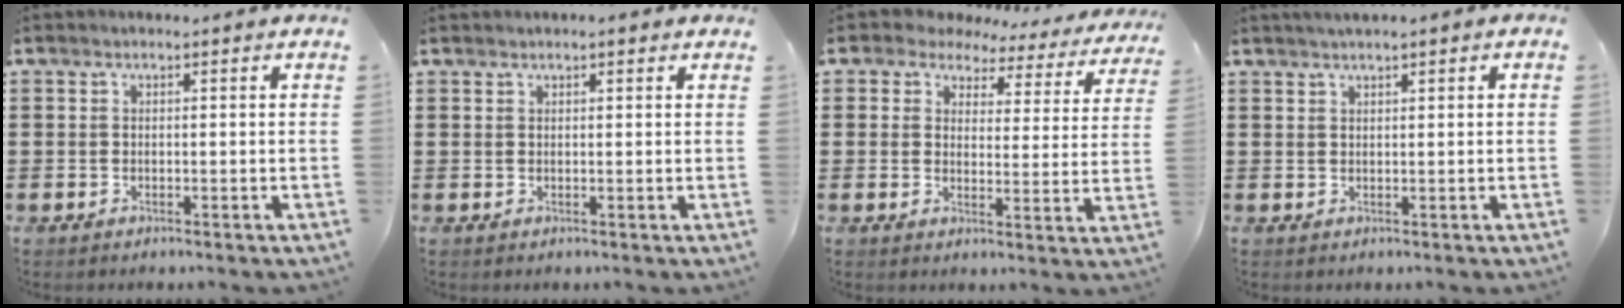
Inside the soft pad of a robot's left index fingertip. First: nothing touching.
{"total": 0.9, "force": [0.7, 0.1, 0.6], "torque": [-0.012, 0.001, 0.013]}
{"total": 4.2, "force": [3.6, 2.1, 0.7], "torque": [-0.039, -0.015, 0.059]}
{"total": 0.9, "force": [0.7, 0.0, 0.5], "torque": [-0.011, 0.001, 0.013]}